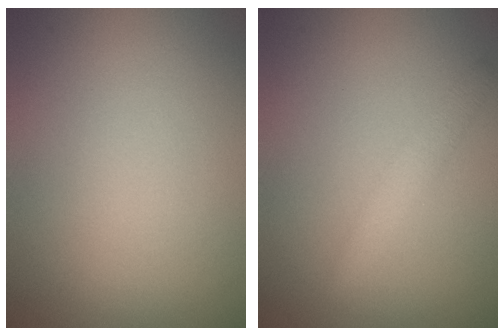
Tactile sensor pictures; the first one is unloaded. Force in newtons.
{"total": 1.6, "press": 1.6, "slide": 0.0}